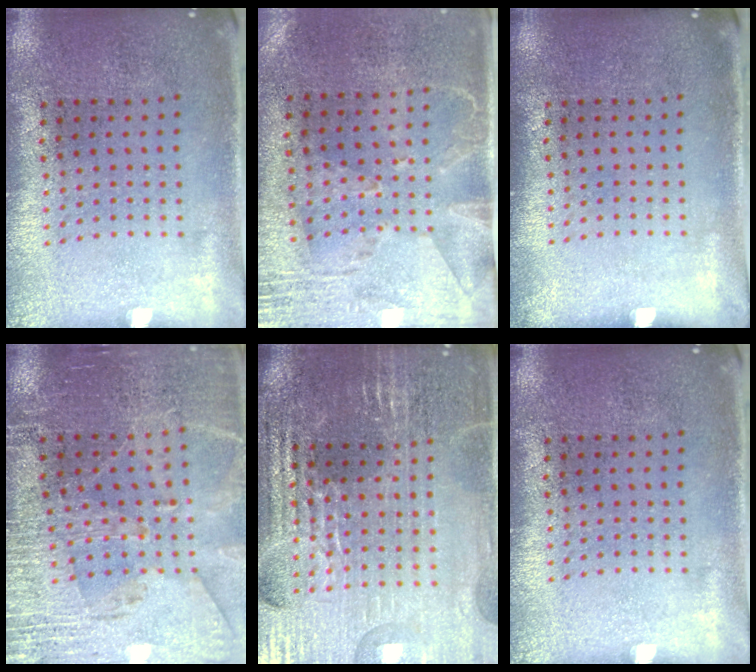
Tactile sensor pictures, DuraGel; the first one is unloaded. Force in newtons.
{"total": 2.7, "press": 2.3, "slide": 1.5}
{"total": 0.0}
{"total": 3.1, "press": 3.0, "slide": 0.5}
{"total": 4.2, "press": 4.0, "slide": 1.1}
{"total": 0.0}